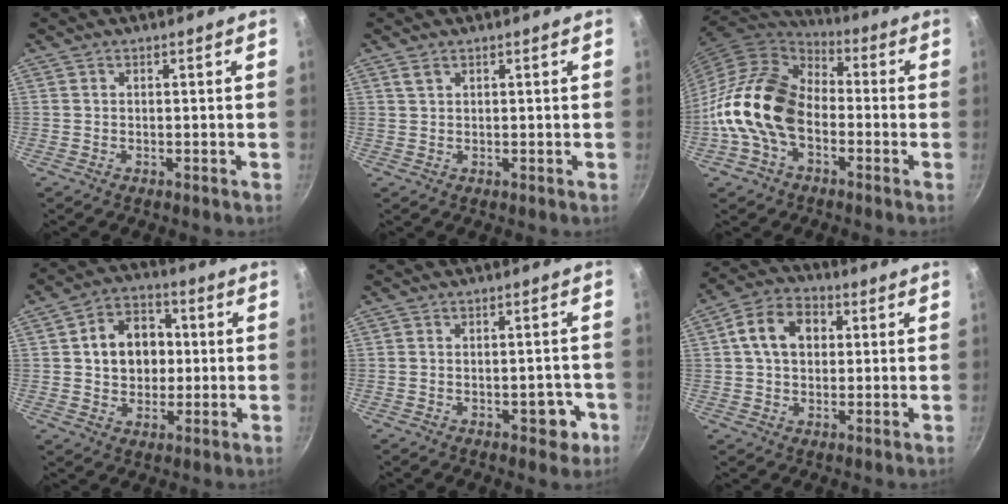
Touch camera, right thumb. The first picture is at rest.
{"total": 1.7, "force": [1.1, 0.9, 1.0], "torque": [-0.018, -0.002, 0.022]}
{"total": 17.5, "force": [-3.8, 11.9, 12.2], "torque": [-0.197, 0.043, -0.091]}
{"total": 11.8, "force": [1.2, 9.2, 7.2], "torque": [-0.079, 0.016, 0.014]}
{"total": 5.0, "force": [-2.1, 2.7, 3.7], "torque": [-0.021, 0.018, -0.023]}
{"total": 10.2, "force": [2.0, 7.5, 6.6], "torque": [-0.091, 0.018, 0.021]}